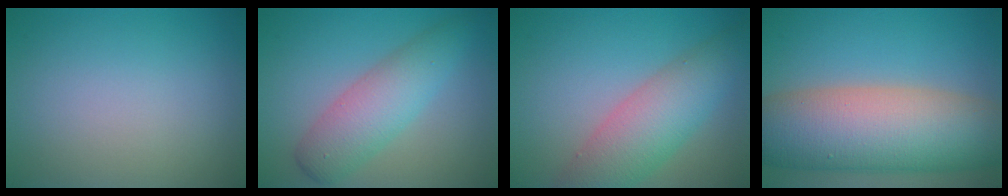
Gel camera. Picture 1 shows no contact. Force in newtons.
{"total": 4.9, "press": 4.9, "slide": 0.0}
{"total": 6.5, "press": 6.5, "slide": 0.2}
{"total": 13.4, "press": 13.4, "slide": 0.6}